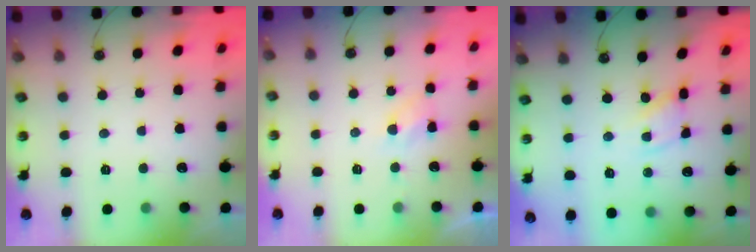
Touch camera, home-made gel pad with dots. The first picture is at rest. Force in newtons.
{"total": 3.4, "press": 3.4, "slide": 0.4}
{"total": 3.0, "press": 3.0, "slide": 0.1}